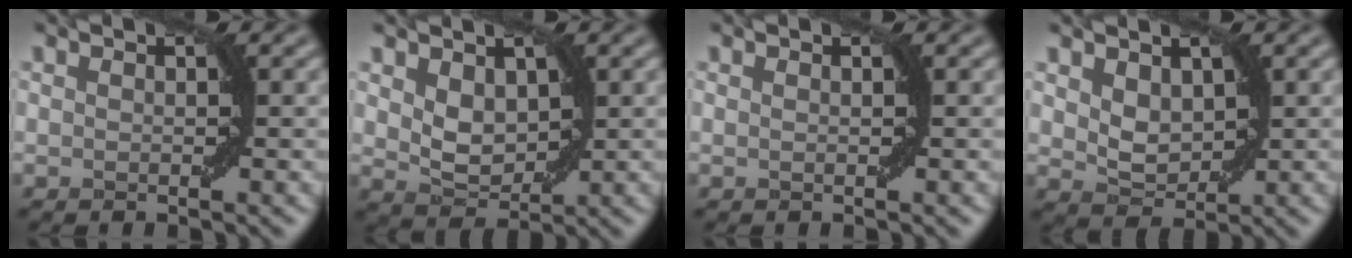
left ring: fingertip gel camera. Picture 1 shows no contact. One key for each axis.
{"total": 2.7, "fx": 0.9, "fy": 1.8, "fz": 1.7, "tx": -0.038, "ty": -0.006, "tz": 0.022}
{"total": 0.0}
{"total": 2.3, "fx": 0.9, "fy": 1.6, "fz": 1.4, "tx": -0.031, "ty": -0.005, "tz": 0.020}